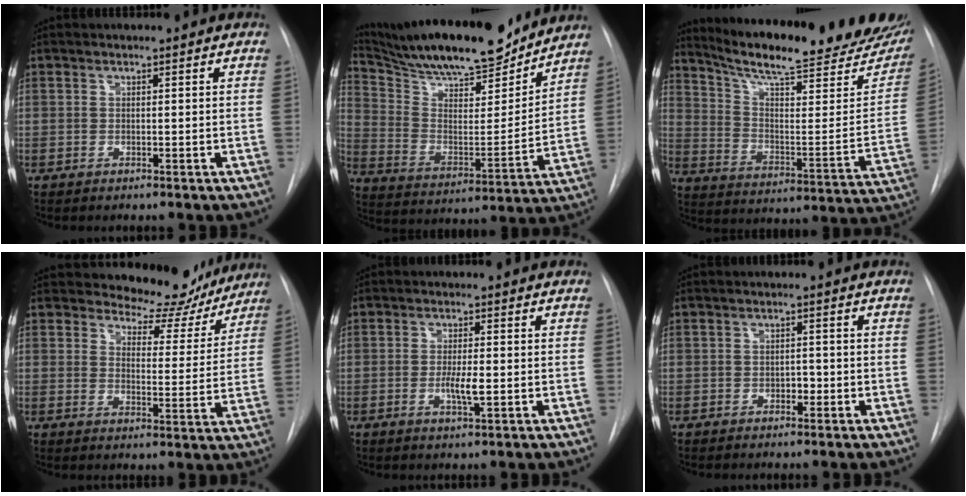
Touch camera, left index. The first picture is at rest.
{"total": 22.3, "force": [19.8, 4.0, 9.4], "torque": [-0.168, -0.005, 0.314]}
{"total": 27.7, "force": [23.0, 4.0, 15.0], "torque": [-0.229, -0.062, 0.310]}
{"total": 11.2, "force": [10.5, 3.7, 1.3], "torque": [0.002, -0.025, 0.124]}
{"total": 3.4, "force": [-0.6, 0.5, 3.3], "torque": [-0.062, -0.004, -0.010]}
{"total": 1.4, "force": [-0.6, 0.9, 1.0], "torque": [-0.012, 0.004, -0.009]}